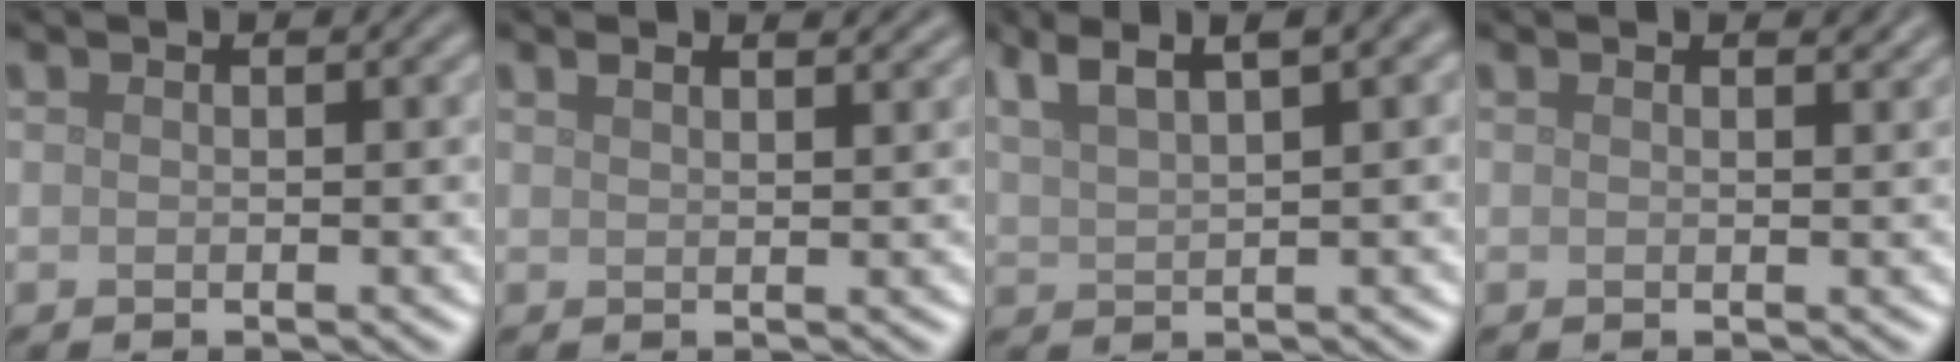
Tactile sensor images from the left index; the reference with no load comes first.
{"total": 2.6, "force": [2.2, 0.8, 1.1], "torque": [-0.012, 0.011, 0.026]}
{"total": 5.4, "force": [3.6, 1.3, 3.8], "torque": [-0.065, 0.020, 0.067]}
{"total": 1.1, "force": [1.0, 0.2, 0.4], "torque": [-0.007, -0.003, 0.010]}